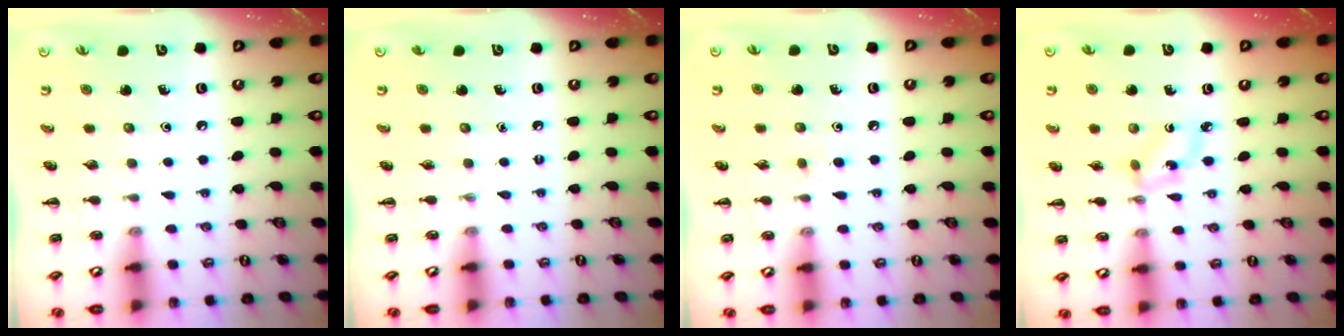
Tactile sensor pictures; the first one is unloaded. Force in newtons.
{"total": 0.0}
{"total": 2.2, "press": 2.0, "slide": 1.0}
{"total": 2.8, "press": 2.7, "slide": 0.8}